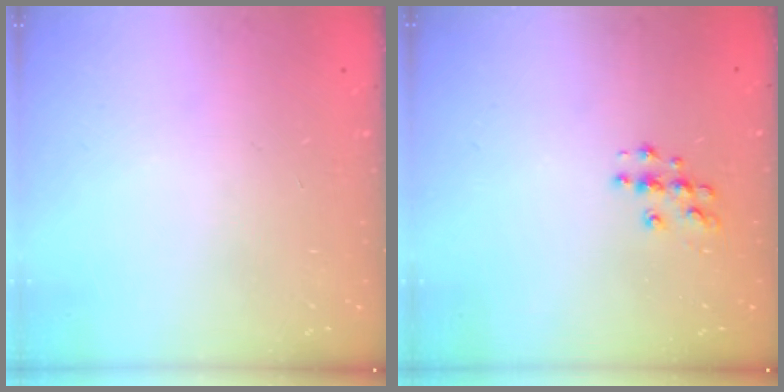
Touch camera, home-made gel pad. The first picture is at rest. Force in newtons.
{"total": 5.2, "press": 5.1, "slide": 0.5}